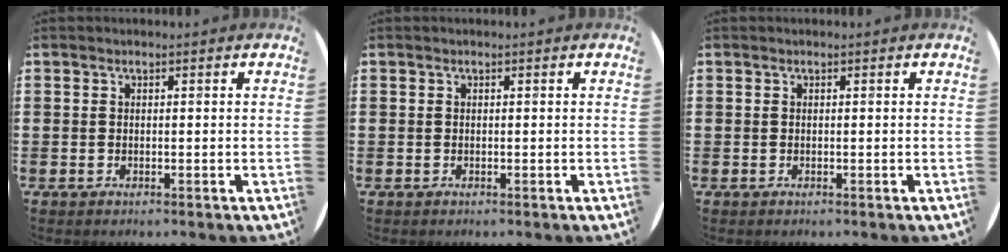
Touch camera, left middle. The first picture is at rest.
{"total": 0.0}
{"total": 0.0}